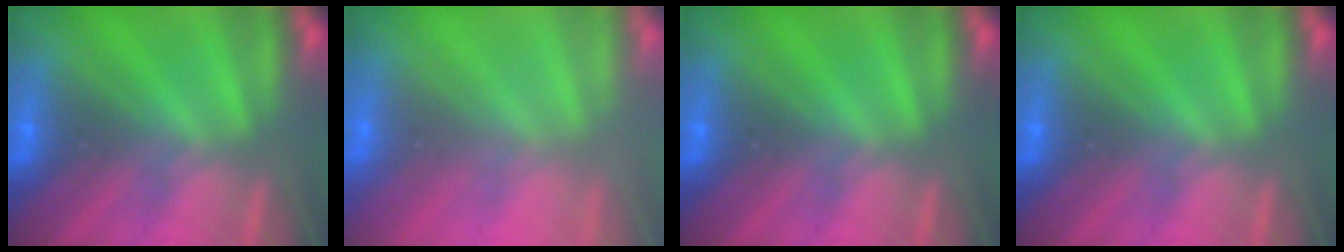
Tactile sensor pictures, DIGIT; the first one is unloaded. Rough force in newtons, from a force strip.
{"total": 2.8}
{"total": 0.0}
{"total": 0.0}